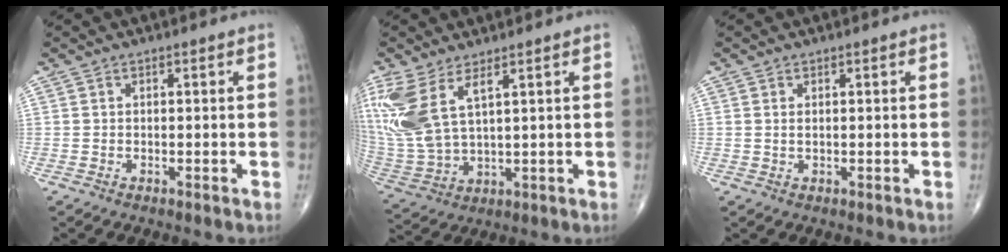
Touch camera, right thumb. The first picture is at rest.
{"total": 13.2, "force": [5.8, 5.3, 10.6], "torque": [-0.258, -0.023, 0.135]}
{"total": 0.6, "force": [0.3, 0.2, 0.5], "torque": [-0.013, 0.001, 0.007]}